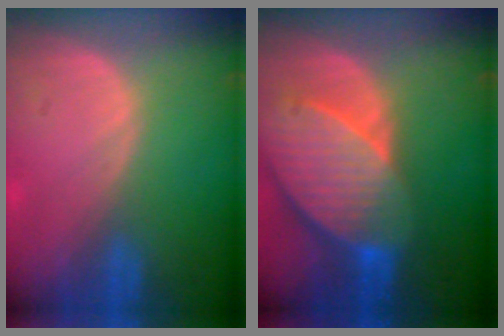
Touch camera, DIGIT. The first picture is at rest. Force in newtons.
{"total": 10.7, "press": 9.4, "slide": 5.0}